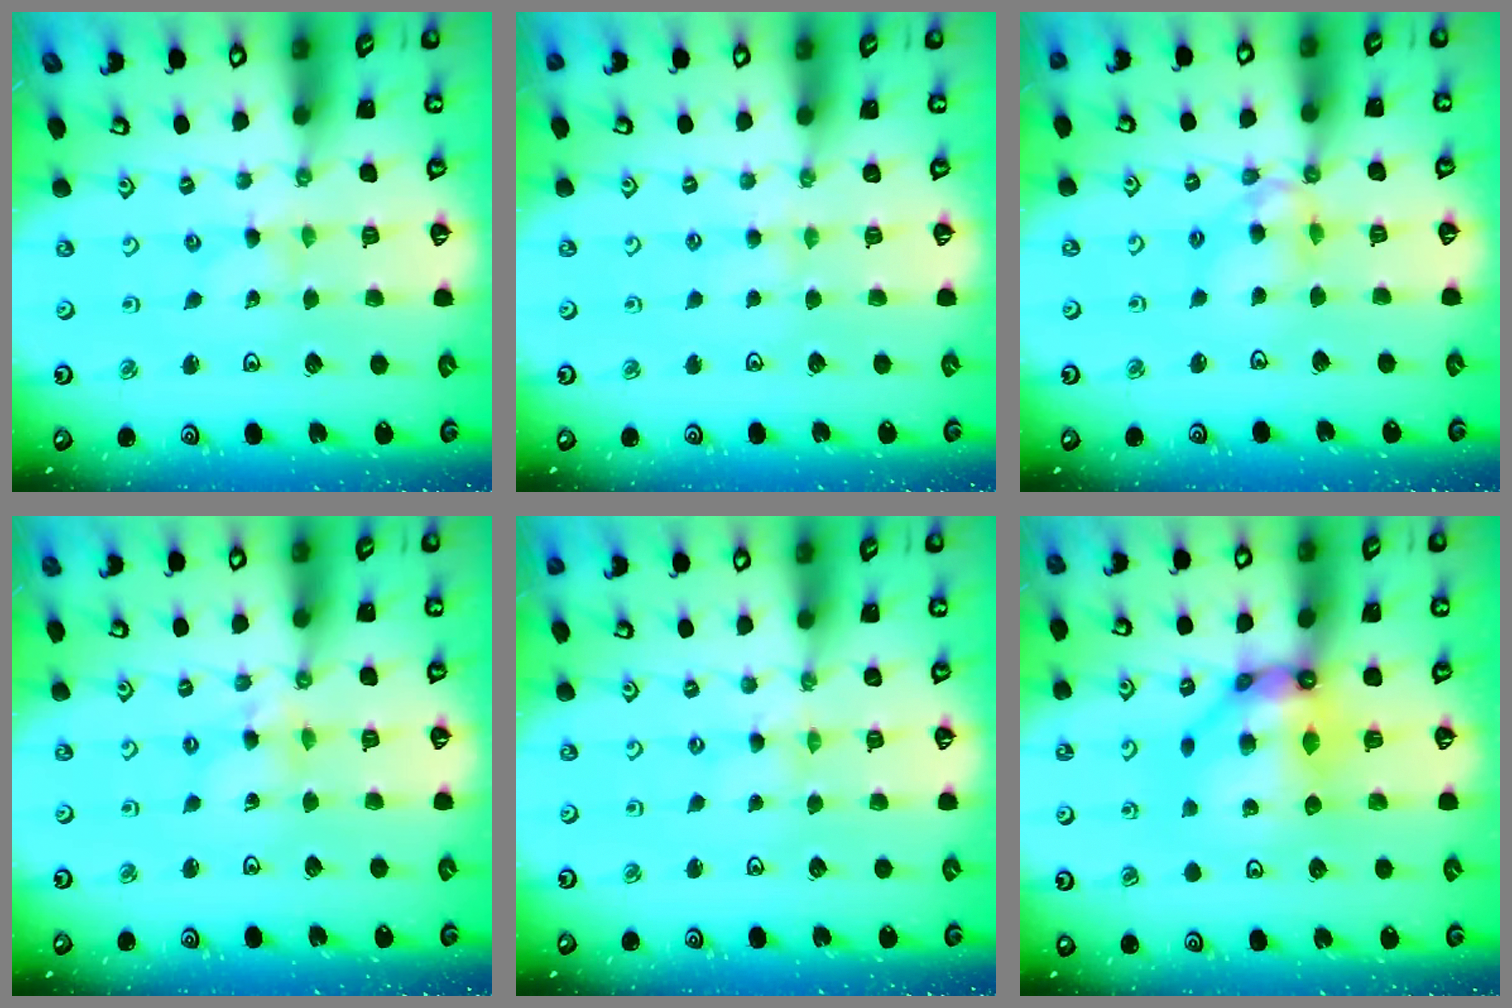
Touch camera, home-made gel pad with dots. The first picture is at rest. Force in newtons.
{"total": 2.3, "press": 2.3, "slide": 0.4}
{"total": 10.6, "press": 10.6, "slide": 1.1}
{"total": 4.0, "press": 4.0, "slide": 0.4}
{"total": 0.0}
{"total": 10.7, "press": 10.6, "slide": 1.0}